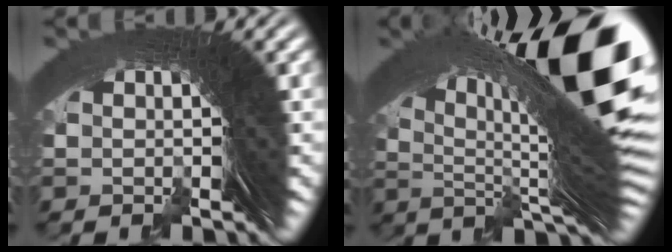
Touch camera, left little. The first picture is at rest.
{"total": 20.5, "force": [4.1, 8.3, 18.2], "torque": [-0.246, 0.009, 0.059]}